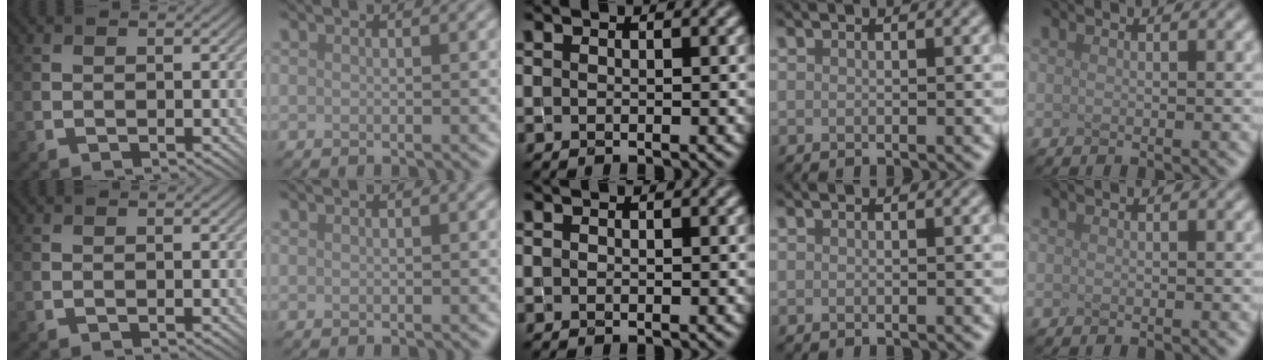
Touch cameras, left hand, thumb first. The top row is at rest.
{}